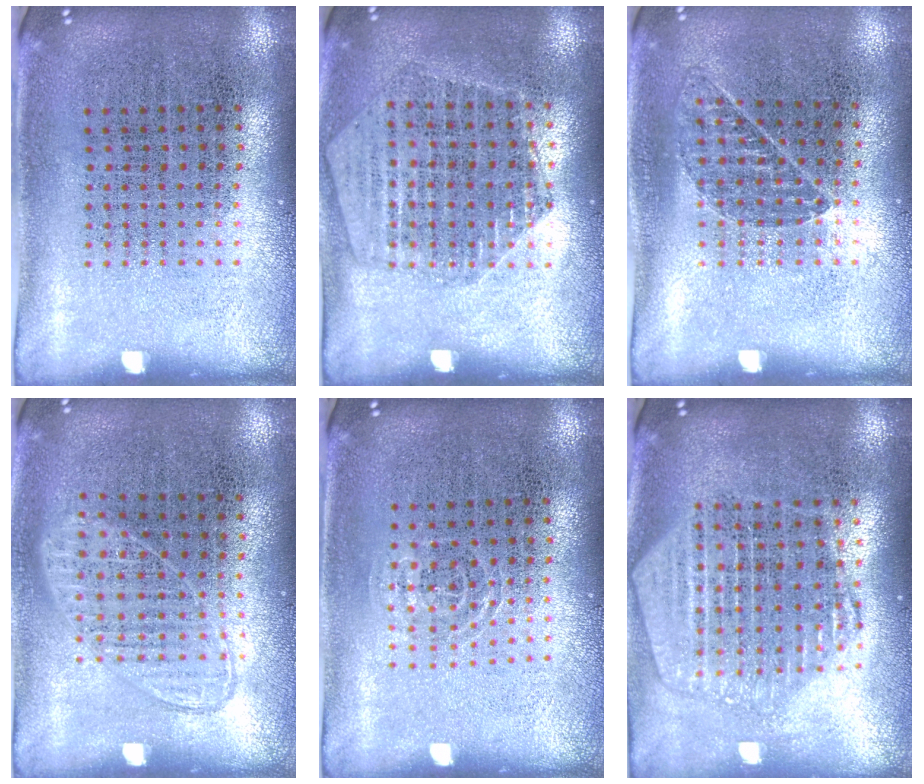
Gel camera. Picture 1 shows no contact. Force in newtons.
{"total": 1.6, "press": 1.6, "slide": 0.2}
{"total": 0.8, "press": 0.7, "slide": 0.3}
{"total": 1.0, "press": 0.9, "slide": 0.3}
{"total": 0.9, "press": 0.6, "slide": 0.7}
{"total": 2.1, "press": 1.9, "slide": 1.0}